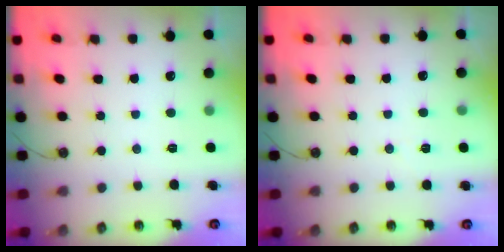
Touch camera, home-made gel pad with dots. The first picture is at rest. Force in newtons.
{"total": 2.6, "press": 2.5, "slide": 0.8}